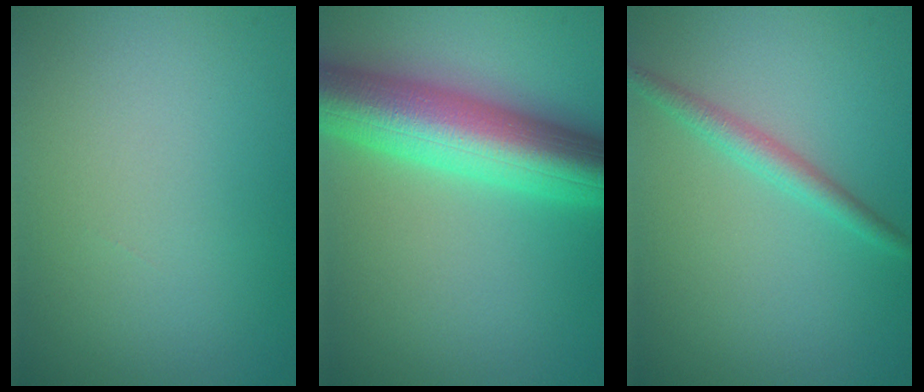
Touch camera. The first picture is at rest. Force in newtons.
{"total": 10.2, "press": 10.2, "slide": 0.4}
{"total": 2.0, "press": 2.0, "slide": 0.0}